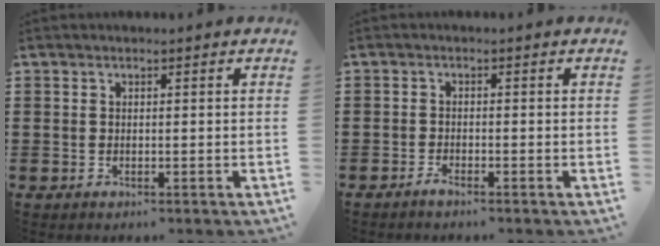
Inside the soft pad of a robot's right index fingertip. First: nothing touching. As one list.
[{"total": 1.2, "force": [-1.1, 0.1, 0.4], "torque": [-0.009, -0.003, -0.020]}]